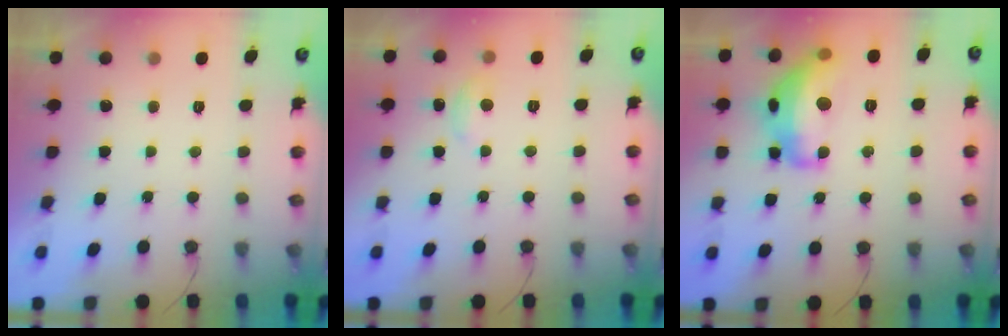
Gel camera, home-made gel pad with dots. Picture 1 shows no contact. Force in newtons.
{"total": 4.6, "press": 4.5, "slide": 0.6}
{"total": 17.5, "press": 17.5, "slide": 1.0}